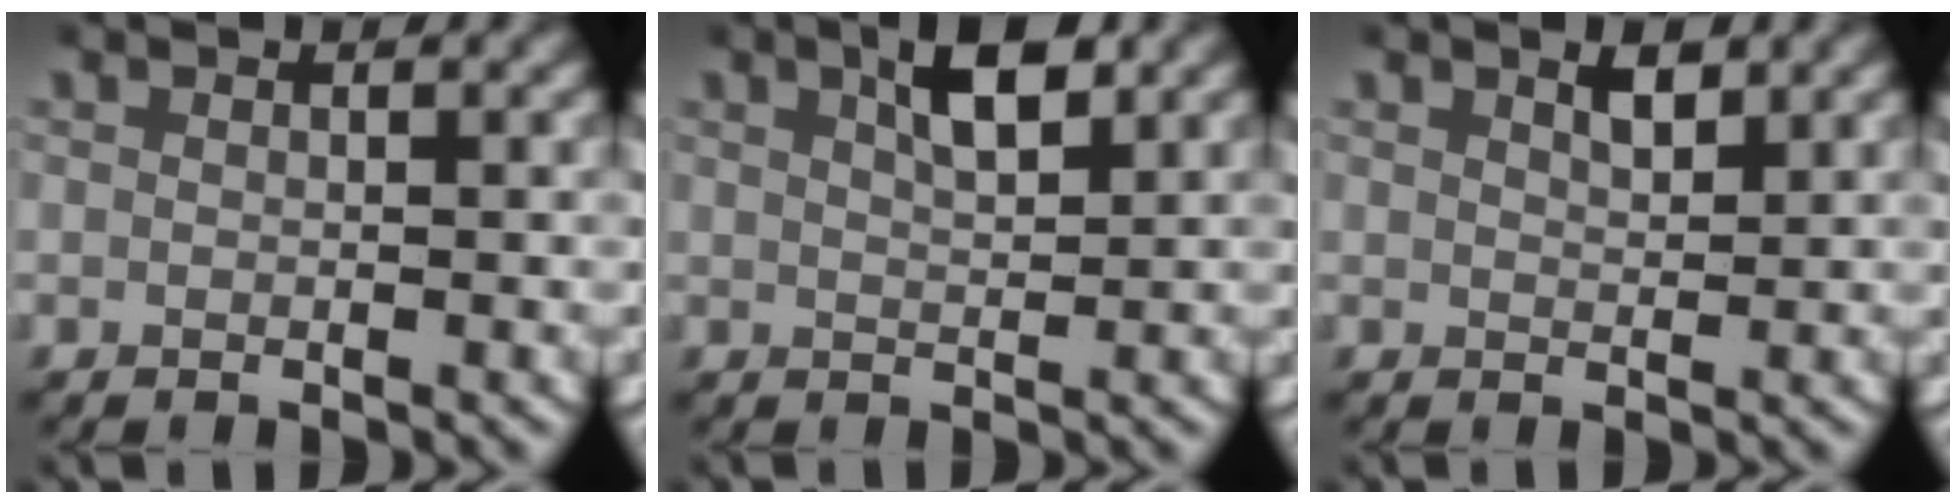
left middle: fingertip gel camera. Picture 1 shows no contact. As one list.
[{"total": 3.7, "force": [2.0, 1.1, 2.9], "torque": [-0.042, 0.006, 0.033]}, {"total": 1.7, "force": [1.2, 0.5, 1.1], "torque": [-0.012, -0.002, 0.023]}]